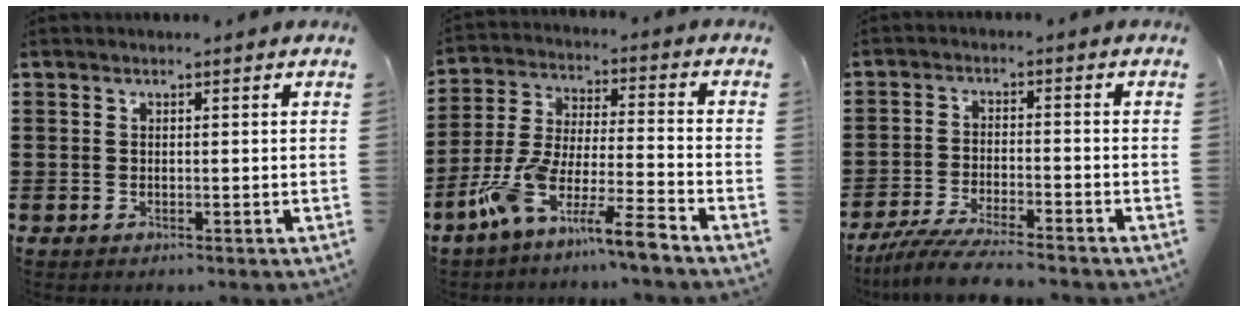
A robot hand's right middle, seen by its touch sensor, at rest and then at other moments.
{"total": 10.1, "force": [-8.2, -0.2, 5.8], "torque": [-0.140, -0.011, -0.173]}
{"total": 5.8, "force": [-5.3, 0.2, 2.4], "torque": [-0.057, -0.015, -0.105]}